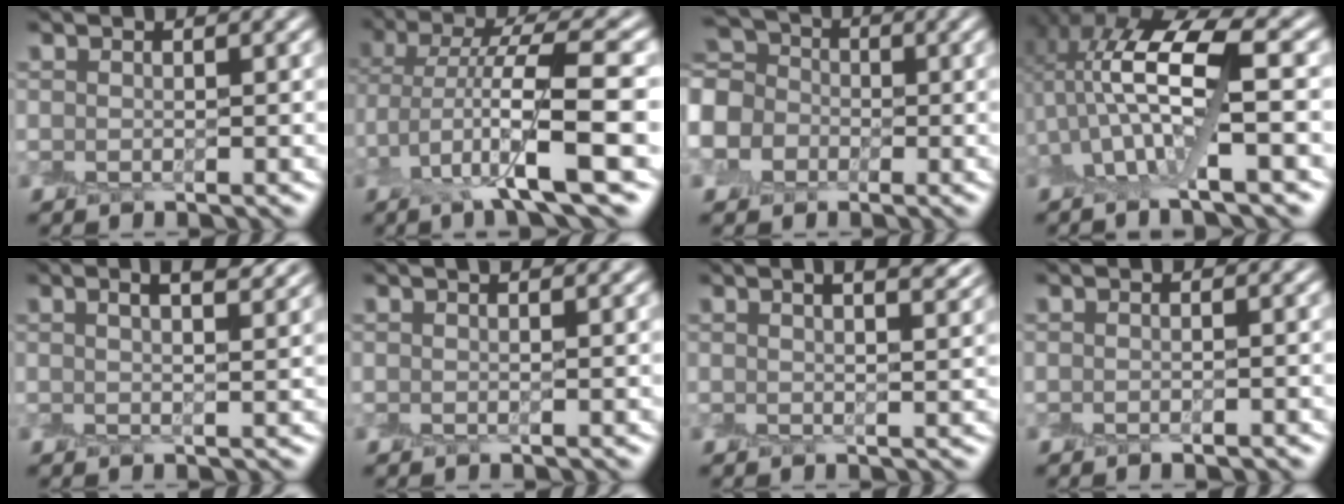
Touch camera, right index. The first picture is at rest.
{"total": 8.2, "force": [-1.3, 1.9, 7.8], "torque": [-0.139, 0.014, -0.027]}
{"total": 7.3, "force": [-1.8, 6.5, 2.8], "torque": [-0.083, 0.010, -0.052]}
{"total": 7.8, "force": [1.3, 2.8, 7.1], "torque": [-0.147, 0.010, 0.022]}
{"total": 3.9, "force": [2.2, 1.1, 3.0], "torque": [-0.033, 0.012, 0.019]}
{"total": 1.0, "force": [0.5, 0.2, 0.8], "torque": [-0.013, 0.000, 0.004]}
{"total": 5.4, "force": [3.2, 2.1, 3.8], "torque": [-0.023, 0.027, 0.016]}
{"total": 0.5, "force": [-0.2, 0.2, 0.4], "torque": [-0.001, -0.003, -0.006]}